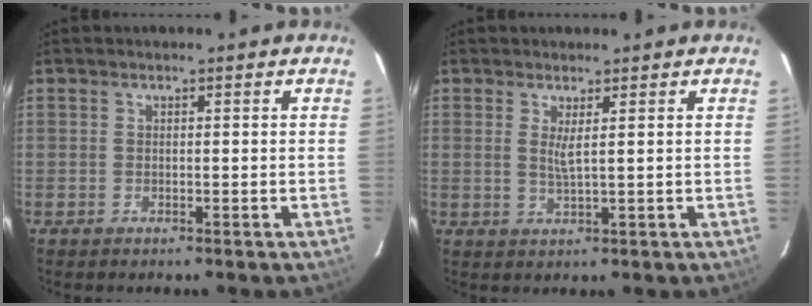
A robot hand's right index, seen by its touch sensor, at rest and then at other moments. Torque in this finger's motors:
{"motor_torque": [-0.24, 0.10, -0.04, 0.03]}